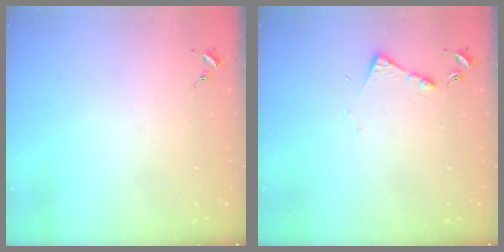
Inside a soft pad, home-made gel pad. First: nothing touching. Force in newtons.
{"total": 5.5, "press": 5.4, "slide": 0.7}